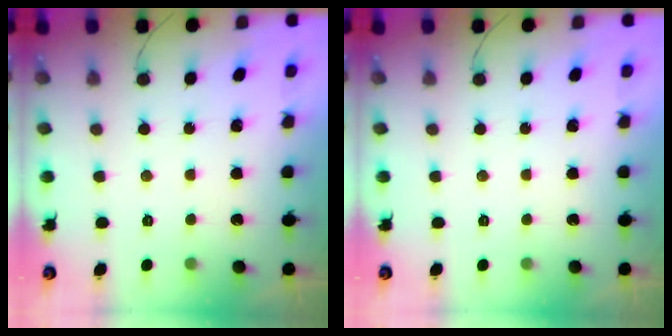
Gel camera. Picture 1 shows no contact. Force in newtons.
{"total": 0.0}